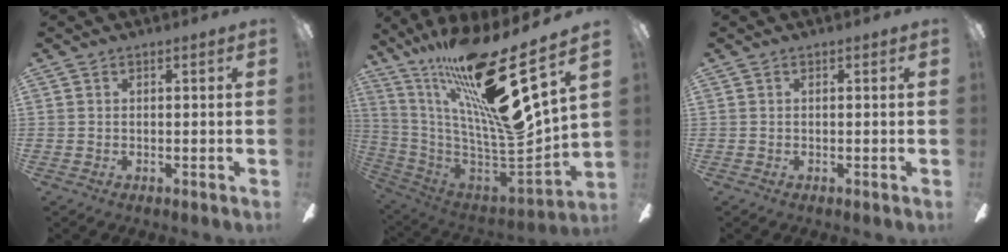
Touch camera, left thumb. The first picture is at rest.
{"total": 26.1, "force": [16.2, 3.5, 20.2], "torque": [-0.354, -0.127, 0.257]}
{"total": 0.0}